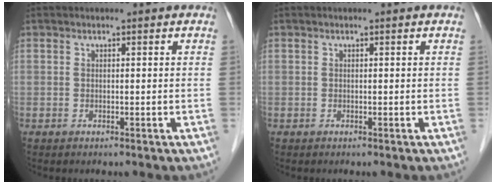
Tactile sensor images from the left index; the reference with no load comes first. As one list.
[{"total": 0.0}]